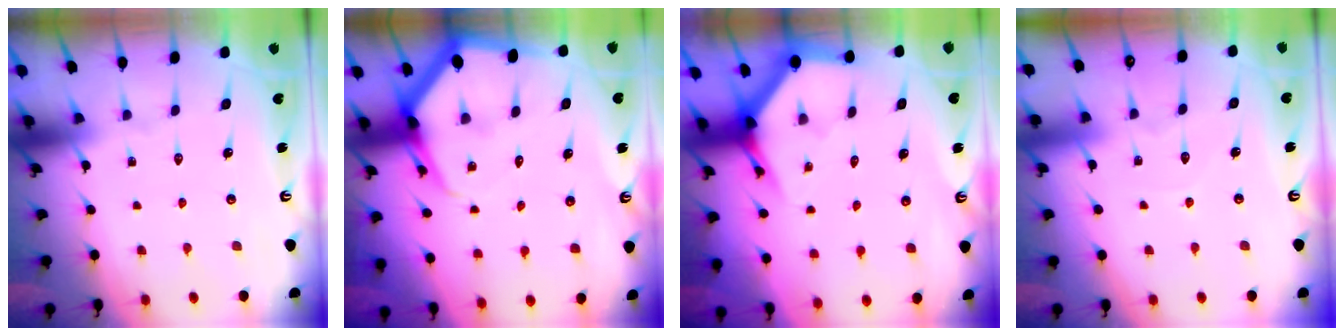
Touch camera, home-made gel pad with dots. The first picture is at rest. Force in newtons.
{"total": 6.1, "press": 6.0, "slide": 0.5}
{"total": 3.9, "press": 3.9, "slide": 0.2}
{"total": 2.9, "press": 2.9, "slide": 0.2}